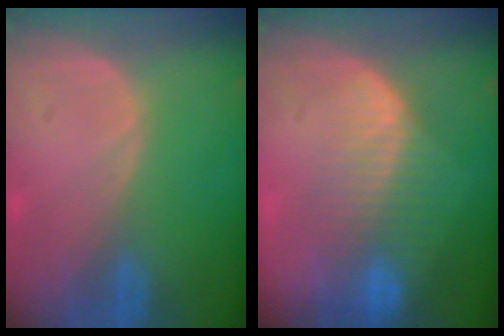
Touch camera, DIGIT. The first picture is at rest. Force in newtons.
{"total": 8.5, "press": 7.3, "slide": 4.4}